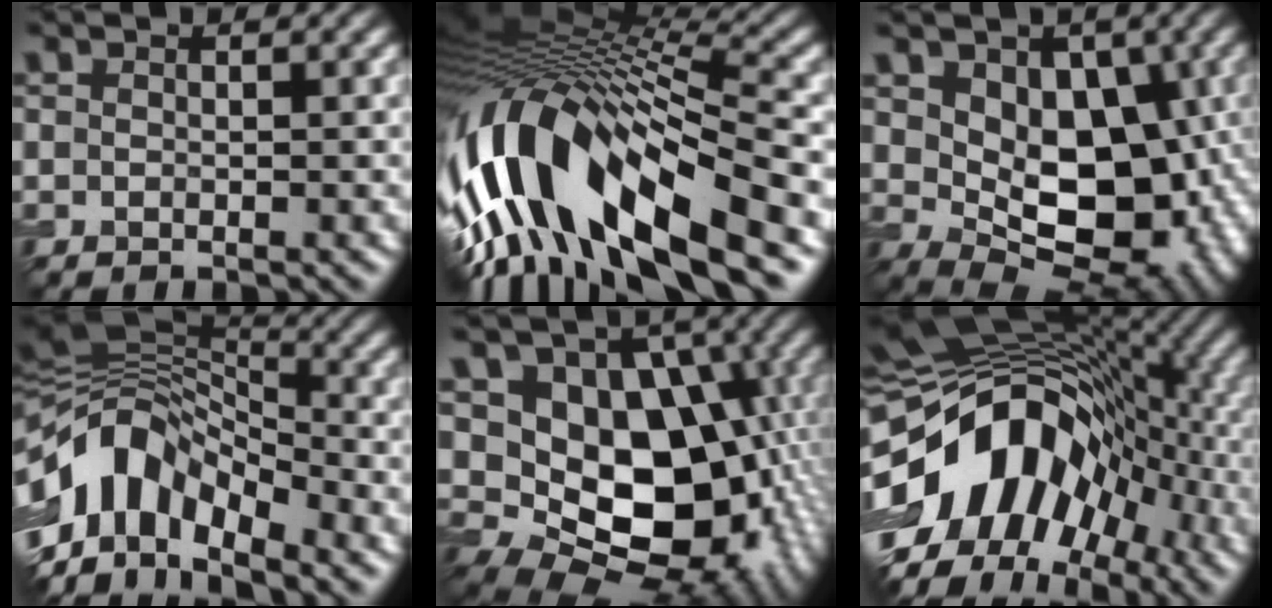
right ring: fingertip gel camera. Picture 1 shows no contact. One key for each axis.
{"total": 14.8, "fx": -4.5, "fy": 5.9, "fz": 12.8, "tx": -0.252, "ty": 0.022, "tz": -0.074}
{"total": 10.6, "fx": 0.8, "fy": 7.1, "fz": 7.9, "tx": -0.090, "ty": -0.013, "tz": 0.018}
{"total": 11.8, "fx": -4.9, "fy": 6.8, "fz": 8.4, "tx": -0.147, "ty": 0.014, "tz": -0.097}
{"total": 13.5, "fx": 0.4, "fy": 9.4, "fz": 9.6, "tx": -0.123, "ty": -0.016, "tz": 0.003}
{"total": 15.5, "fx": -4.7, "fy": 10.7, "fz": 10.1, "tx": -0.166, "ty": 0.003, "tz": -0.095}